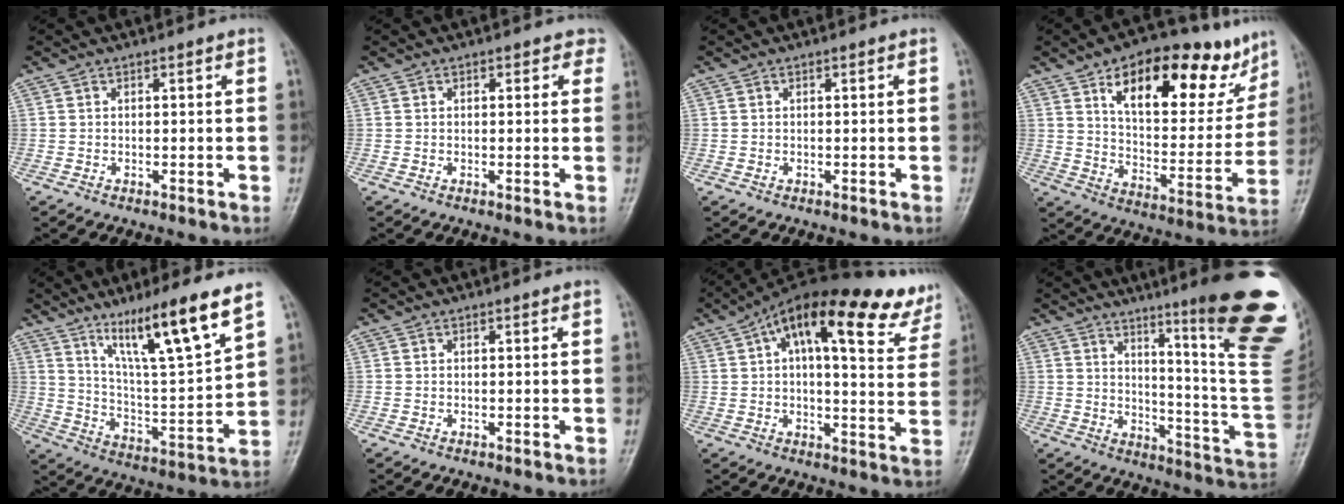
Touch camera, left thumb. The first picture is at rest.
{"total": 2.4, "force": [1.2, 1.6, 1.3], "torque": [0.012, 0.000, 0.008]}
{"total": 0.0}
{"total": 23.9, "force": [14.1, 10.8, 16.0], "torque": [-0.178, -0.034, 0.218]}
{"total": 16.7, "force": [10.8, 1.5, 12.6], "torque": [-0.202, -0.061, 0.193]}
{"total": 0.0}
{"total": 23.3, "force": [14.0, 7.4, 17.0], "torque": [-0.225, -0.001, 0.183]}
{"total": 25.4, "force": [13.1, 3.1, 21.5], "torque": [-0.221, -0.071, 0.182]}